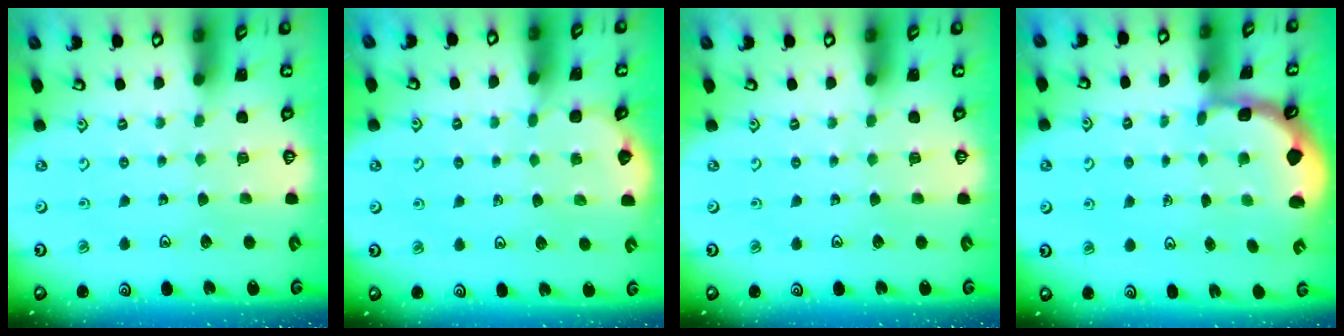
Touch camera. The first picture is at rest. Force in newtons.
{"total": 2.1, "press": 2.1, "slide": 0.2}
{"total": 0.0}
{"total": 1.8, "press": 1.8, "slide": 0.5}